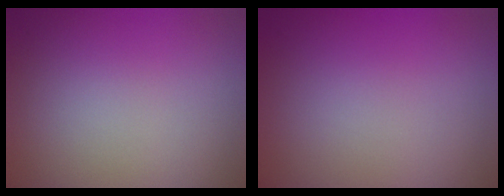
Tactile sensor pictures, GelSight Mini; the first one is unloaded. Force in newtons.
{"total": 0.0}